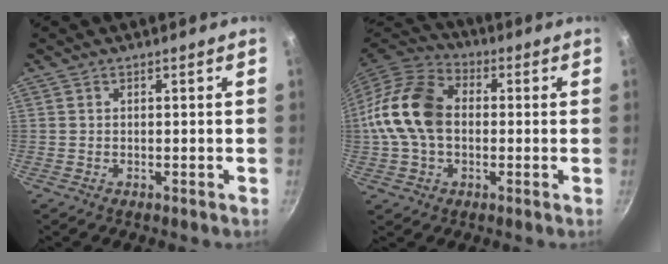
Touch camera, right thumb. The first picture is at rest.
{"total": 16.1, "force": [0.1, 11.4, 11.4], "torque": [-0.199, 0.032, -0.014]}